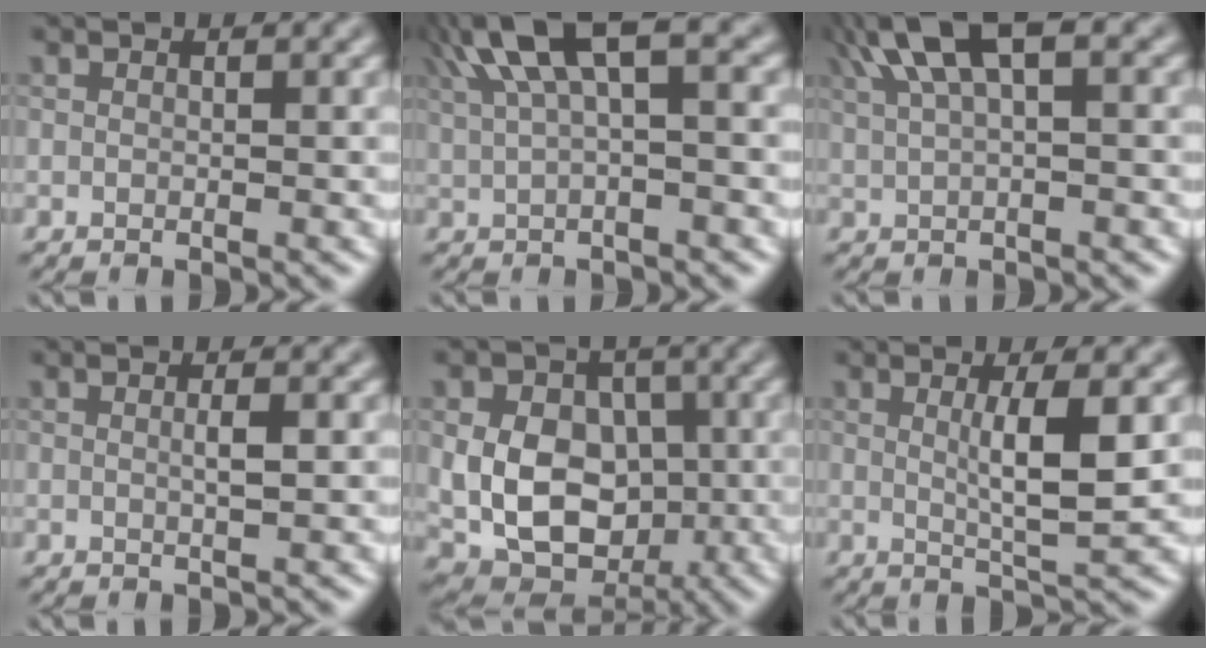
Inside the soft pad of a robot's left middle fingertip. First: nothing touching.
{"total": 6.5, "force": [2.9, 1.9, 5.5], "torque": [-0.107, 0.021, 0.053]}
{"total": 6.4, "force": [3.4, 1.8, 5.1], "torque": [-0.099, 0.022, 0.064]}
{"total": 1.4, "force": [0.1, 0.3, 1.4], "torque": [-0.023, 0.004, 0.000]}
{"total": 10.7, "force": [-0.5, 8.3, 6.7], "torque": [-0.088, 0.007, -0.020]}
{"total": 4.7, "force": [0.7, 0.8, 4.5], "torque": [-0.074, -0.003, 0.013]}